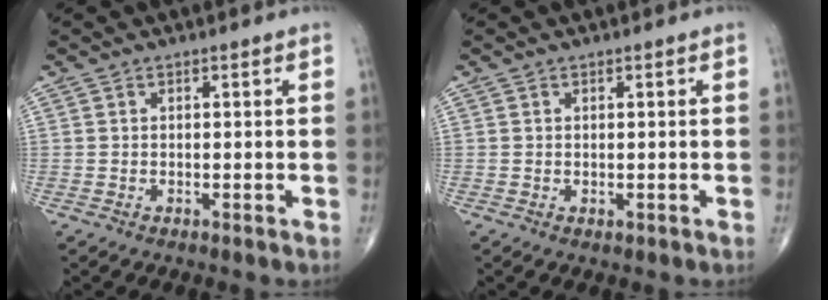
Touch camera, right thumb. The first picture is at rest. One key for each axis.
{"total": 0.0}